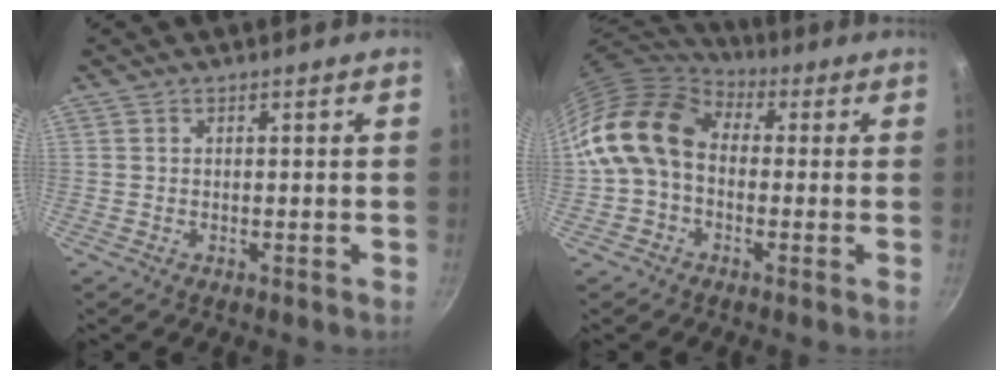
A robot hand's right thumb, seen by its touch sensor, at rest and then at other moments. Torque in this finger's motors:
{"motor_torque": [0.27, 1.21, 0.92, -0.84, 0.24]}